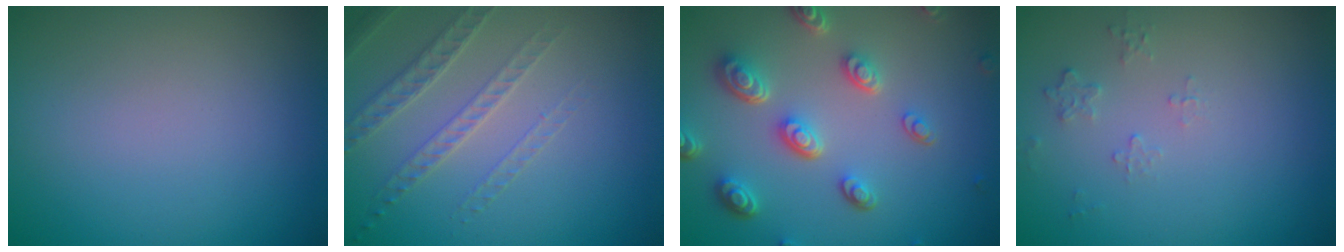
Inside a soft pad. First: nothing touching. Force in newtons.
{"total": 1.9, "press": 1.7, "slide": 0.8}
{"total": 5.4, "press": 4.0, "slide": 3.7}
{"total": 0.7, "press": 0.5, "slide": 0.5}